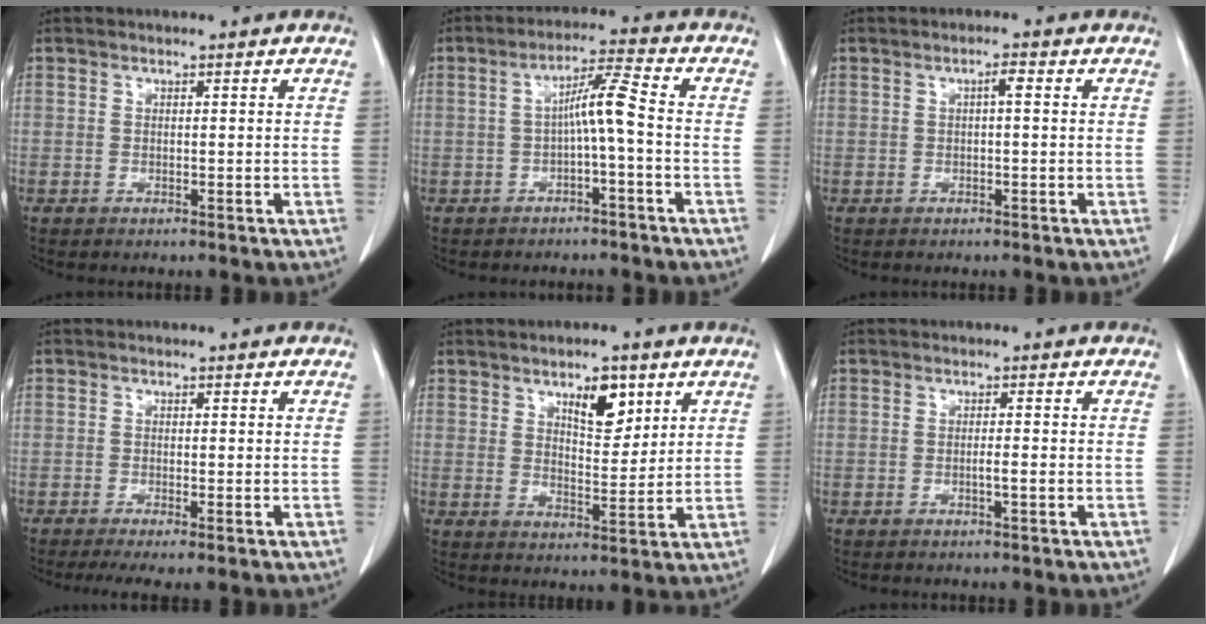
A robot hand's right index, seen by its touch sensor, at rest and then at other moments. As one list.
[{"total": 5.5, "force": [-0.9, -0.2, 5.4], "torque": [-0.094, 0.020, -0.015]}, {"total": 1.6, "force": [0.3, 0.2, 1.6], "torque": [-0.025, 0.004, 0.003]}, {"total": 3.6, "force": [-2.5, 0.4, 2.6], "torque": [-0.042, -0.011, -0.039]}, {"total": 6.4, "force": [3.5, 2.5, 4.8], "torque": [-0.076, -0.003, 0.058]}, {"total": 1.3, "force": [-0.5, -0.1, 1.2], "torque": [-0.023, -0.001, -0.009]}]